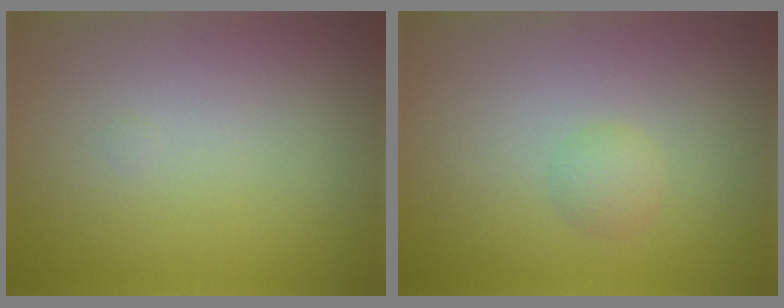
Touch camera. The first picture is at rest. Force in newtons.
{"total": 1.3, "press": 1.3, "slide": 0.1}